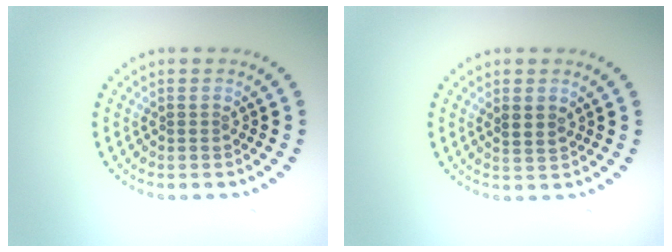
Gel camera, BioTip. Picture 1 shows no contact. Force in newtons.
{"total": 1.5, "press": 1.4, "slide": 0.7}